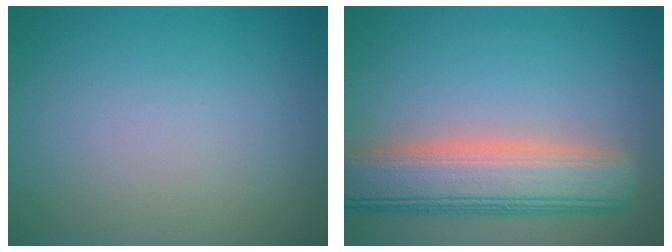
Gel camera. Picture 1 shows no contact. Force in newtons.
{"total": 8.0, "press": 7.9, "slide": 0.8}